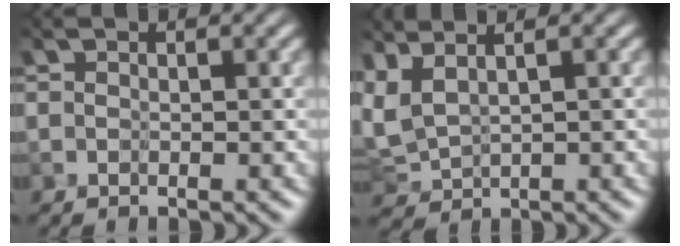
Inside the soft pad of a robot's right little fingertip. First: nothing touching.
{"total": 3.1, "force": [1.1, 1.6, 2.4], "torque": [-0.095, -0.003, 0.038]}